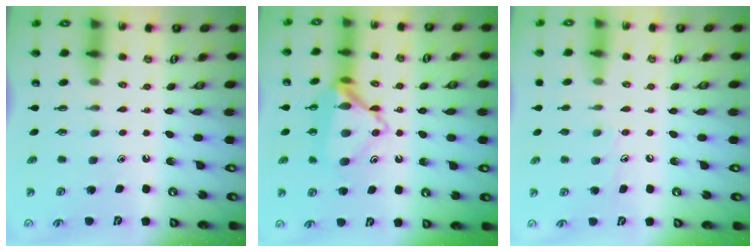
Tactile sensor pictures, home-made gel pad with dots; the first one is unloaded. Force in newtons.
{"total": 17.0, "press": 17.0, "slide": 0.5}
{"total": 5.8, "press": 5.8, "slide": 0.5}